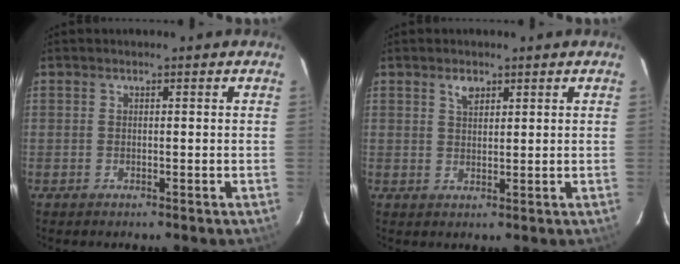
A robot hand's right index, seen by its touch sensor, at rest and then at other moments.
{"total": 2.4, "force": [1.5, 1.3, 1.4], "torque": [-0.022, 0.006, 0.028]}